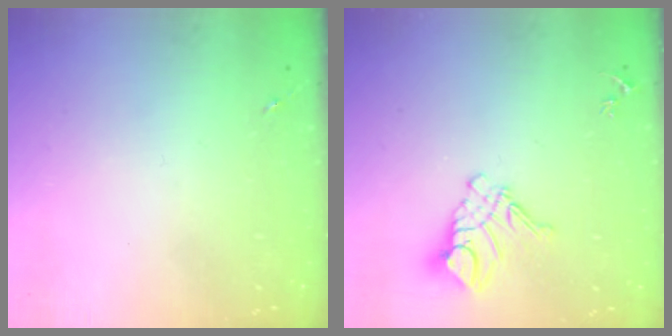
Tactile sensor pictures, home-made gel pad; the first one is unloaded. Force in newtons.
{"total": 12.1, "press": 12.0, "slide": 1.2}